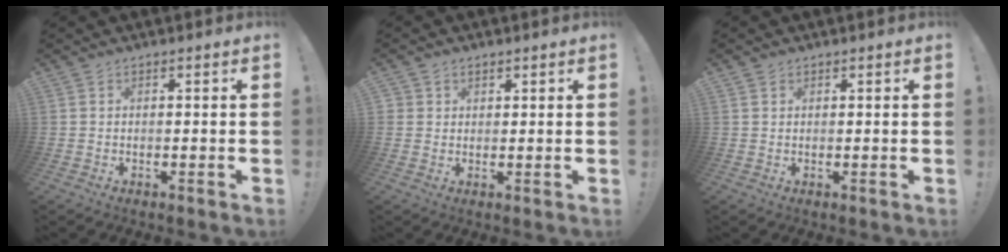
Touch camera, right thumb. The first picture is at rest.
{"total": 2.0, "force": [1.2, 1.6, 0.2], "torque": [0.006, -0.009, 0.019]}
{"total": 0.9, "force": [0.6, 0.7, 0.0], "torque": [0.004, -0.002, 0.012]}